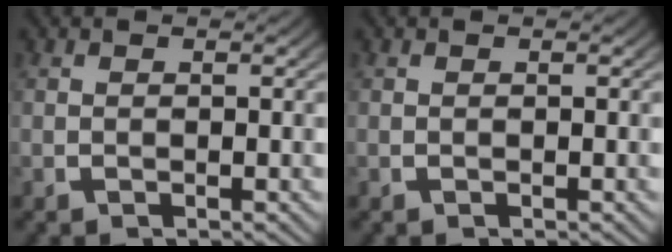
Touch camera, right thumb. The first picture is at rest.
{"total": 0.0}